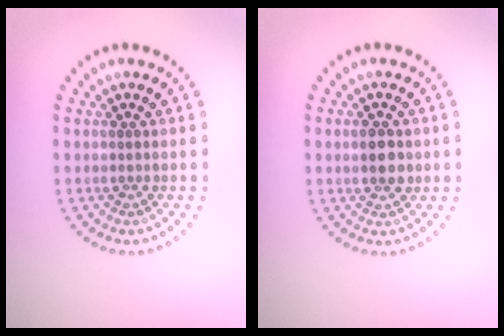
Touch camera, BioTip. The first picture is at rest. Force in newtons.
{"total": 2.1, "press": 2.1, "slide": 0.2}